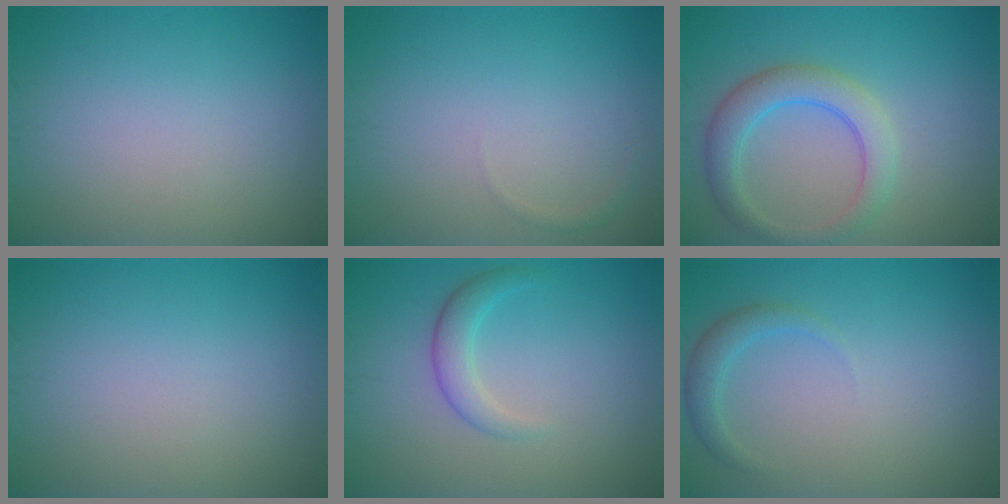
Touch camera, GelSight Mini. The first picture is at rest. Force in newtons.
{"total": 0.5, "press": 0.5, "slide": 0.0}
{"total": 4.1, "press": 4.1, "slide": 0.2}
{"total": 0.0}
{"total": 2.3, "press": 2.3, "slide": 0.1}
{"total": 1.7, "press": 1.7, "slide": 0.1}